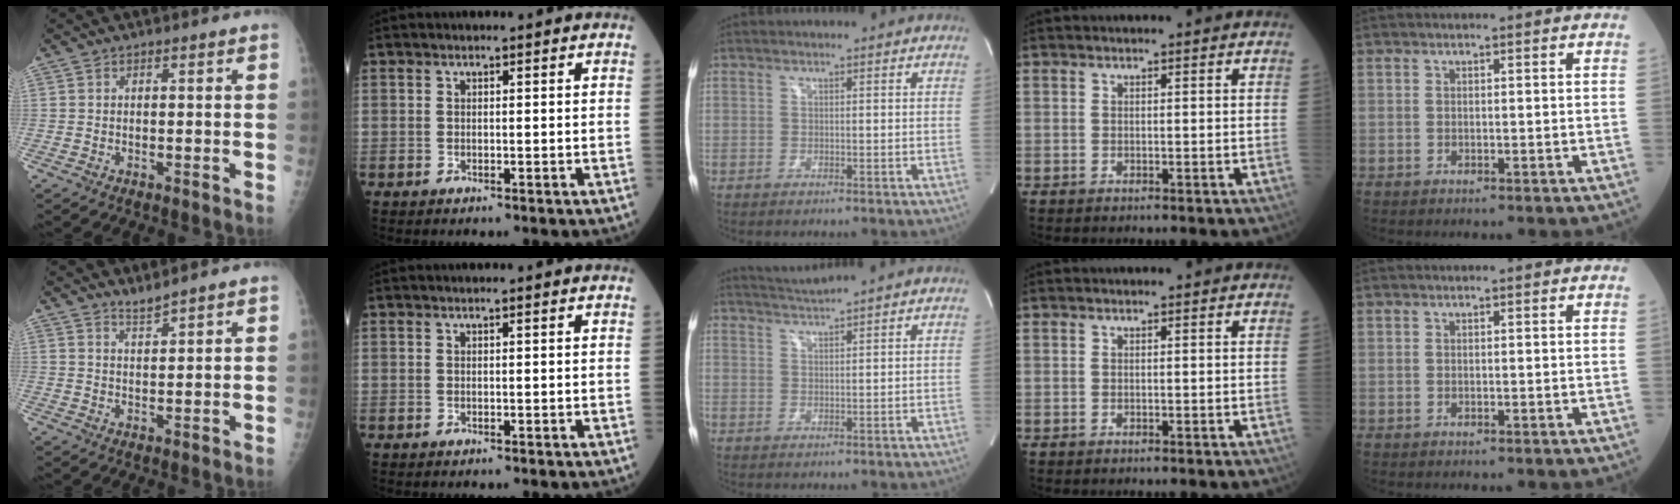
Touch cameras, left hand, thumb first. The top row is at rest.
{"thumb": {"total": 2.2, "force": [2.1, -0.4, 0.3], "torque": [-0.003, -0.019, 0.042]}, "middle": {"total": 2.7, "force": [2.3, -1.4, -0.1], "torque": [-0.001, -0.007, 0.050]}}